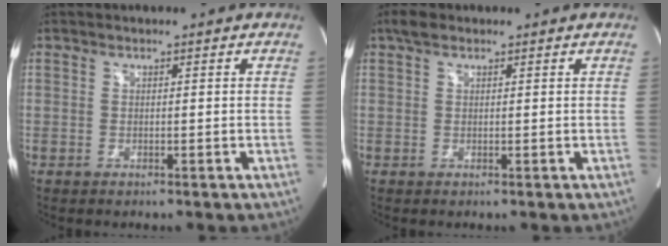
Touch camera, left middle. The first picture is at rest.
{"total": 1.8, "force": [1.3, 0.9, 1.0], "torque": [-0.022, 0.019, 0.023]}